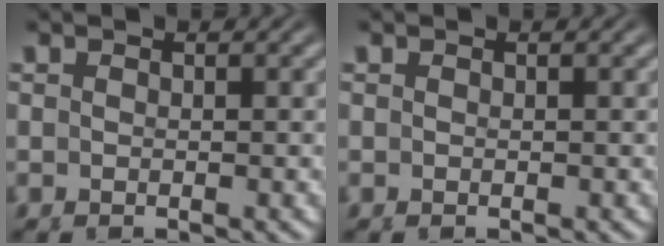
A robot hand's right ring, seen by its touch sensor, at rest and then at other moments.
{"total": 0.0}